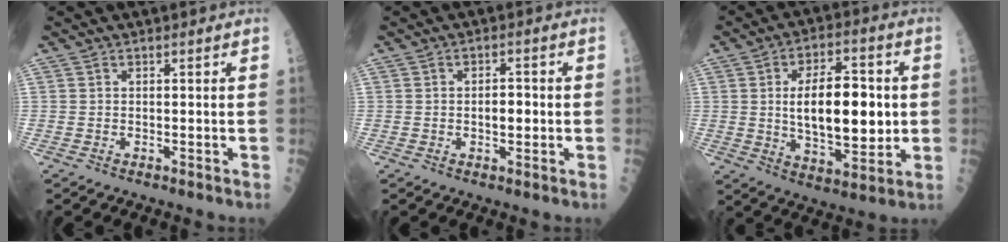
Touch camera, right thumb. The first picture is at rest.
{"total": 3.4, "force": [-0.2, 1.7, 2.9], "torque": [-0.035, 0.004, -0.003]}
{"total": 17.0, "force": [1.0, 8.0, 14.9], "torque": [-0.208, -0.004, 0.022]}